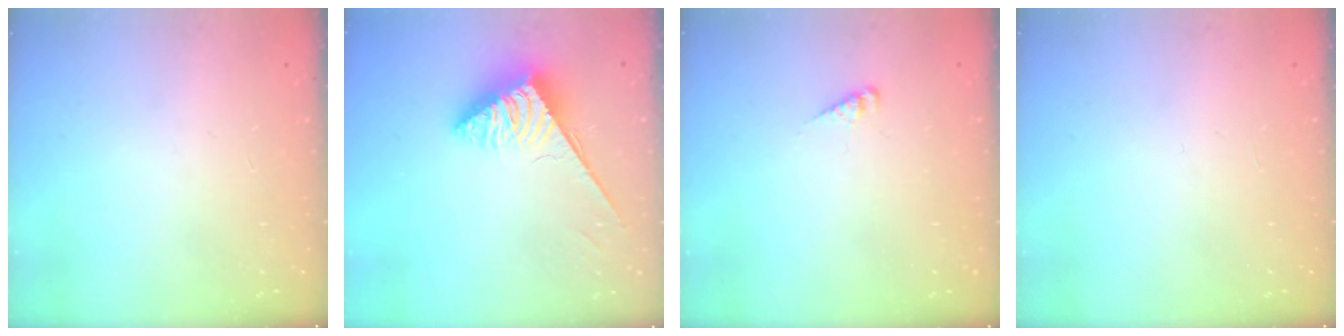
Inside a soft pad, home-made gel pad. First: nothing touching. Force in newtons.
{"total": 3.7, "press": 3.7, "slide": 0.6}
{"total": 2.9, "press": 2.9, "slide": 0.2}
{"total": 0.0}